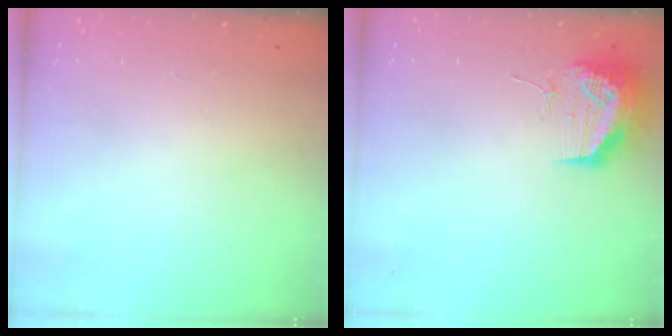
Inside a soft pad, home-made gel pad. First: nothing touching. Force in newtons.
{"total": 17.0, "press": 13.3, "slide": 10.6}